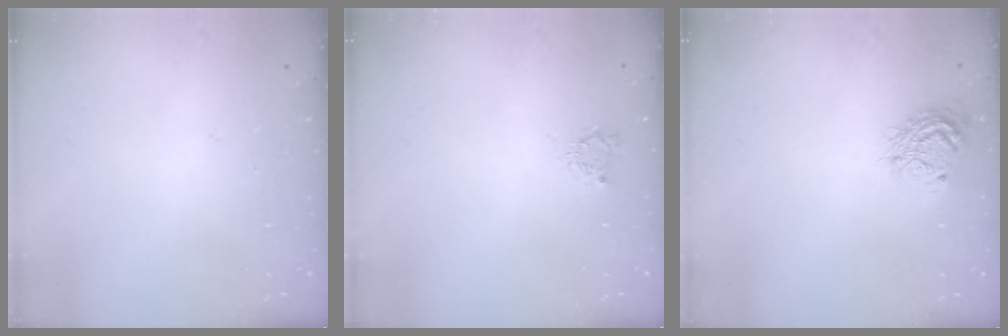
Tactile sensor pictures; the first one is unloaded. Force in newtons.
{"total": 3.1, "press": 3.1, "slide": 0.4}
{"total": 10.6, "press": 10.6, "slide": 0.7}